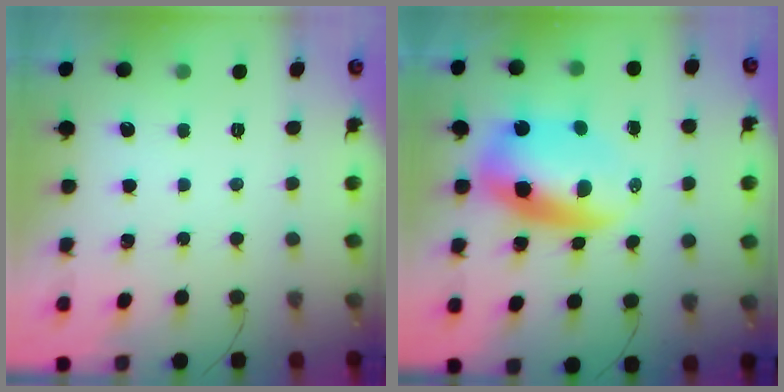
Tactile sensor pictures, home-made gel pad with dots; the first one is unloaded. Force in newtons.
{"total": 10.8, "press": 10.4, "slide": 2.7}